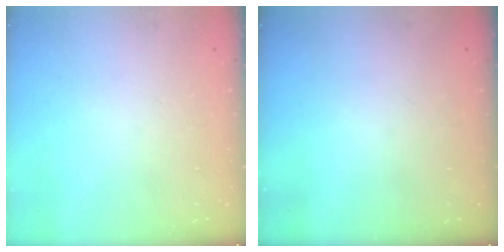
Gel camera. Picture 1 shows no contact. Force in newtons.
{"total": 0.0}